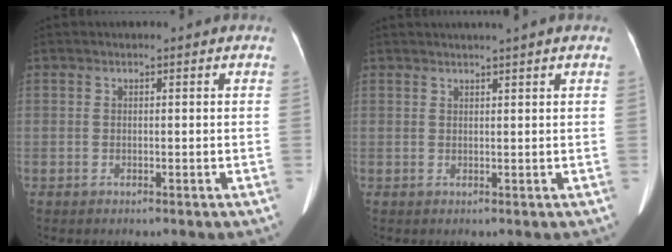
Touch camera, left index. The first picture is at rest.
{"total": 2.8, "force": [2.3, -0.5, 1.4], "torque": [-0.017, 0.017, 0.036]}